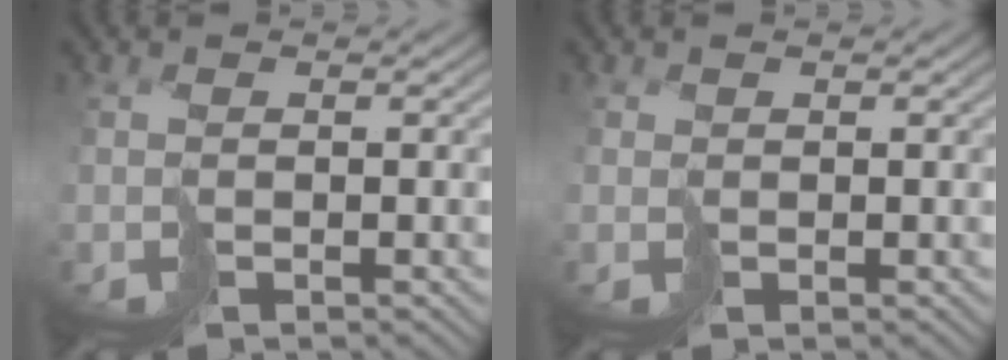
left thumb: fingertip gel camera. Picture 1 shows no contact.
{"total": 1.1, "force": [0.6, 0.9, 0.2], "torque": [-0.011, 0.001, 0.009]}